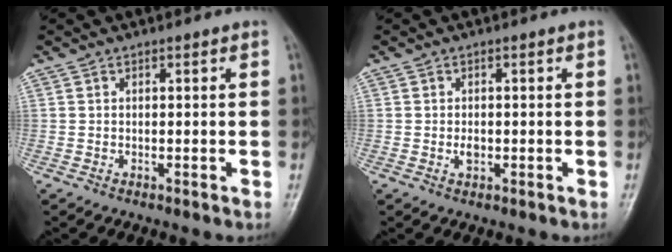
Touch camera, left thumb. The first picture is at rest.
{"total": 1.5, "force": [0.0, 0.9, 1.2], "torque": [-0.016, -0.001, 0.001]}